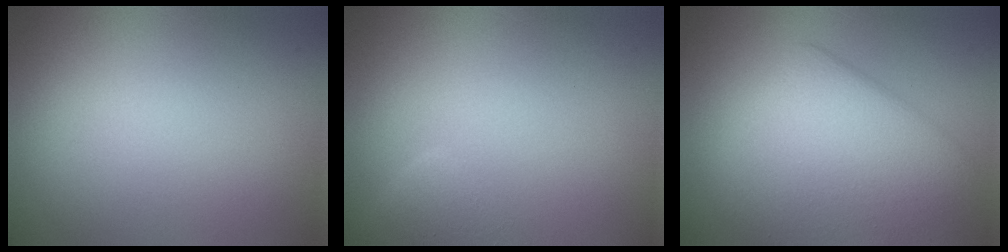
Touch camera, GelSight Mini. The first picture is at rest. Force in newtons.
{"total": 2.8, "press": 2.8, "slide": 0.4}
{"total": 6.9, "press": 6.9, "slide": 0.3}